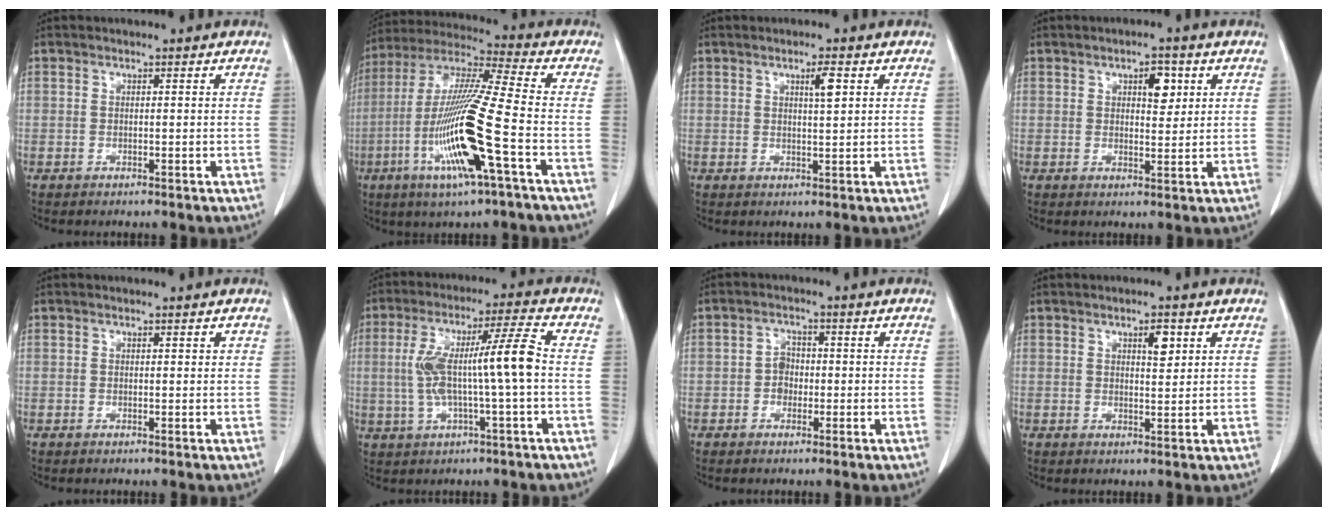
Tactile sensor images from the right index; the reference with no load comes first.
{"total": 17.8, "force": [-5.6, 0.0, 16.9], "torque": [-0.349, -0.017, -0.112]}
{"total": 2.6, "force": [1.1, 0.2, 2.4], "torque": [-0.041, -0.002, 0.018]}
{"total": 4.0, "force": [1.7, 1.8, 3.2], "torque": [-0.046, 0.001, 0.025]}
{"total": 0.7, "force": [0.3, 0.2, 0.5], "torque": [-0.007, 0.001, 0.004]}
{"total": 11.2, "force": [-0.3, 0.1, 11.2], "torque": [-0.217, 0.023, -0.006]}
{"total": 2.6, "force": [-0.6, 2.1, 1.4], "torque": [-0.017, 0.009, -0.013]}
{"total": 2.9, "force": [1.4, 0.9, 2.4], "torque": [-0.039, -0.004, 0.023]}